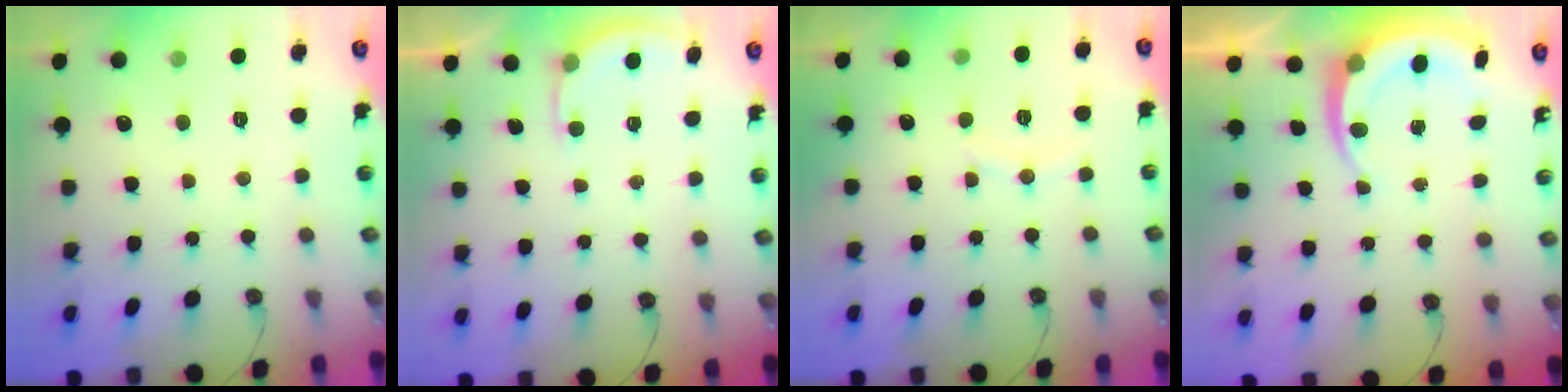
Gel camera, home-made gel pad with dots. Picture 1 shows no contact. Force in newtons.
{"total": 2.7, "press": 2.7, "slide": 0.2}
{"total": 4.6, "press": 4.5, "slide": 0.6}
{"total": 5.9, "press": 5.9, "slide": 0.4}